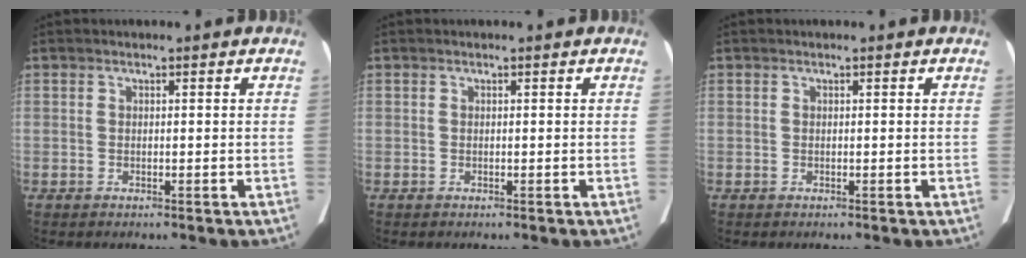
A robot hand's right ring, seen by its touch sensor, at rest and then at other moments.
{"total": 0.0}
{"total": 0.0}